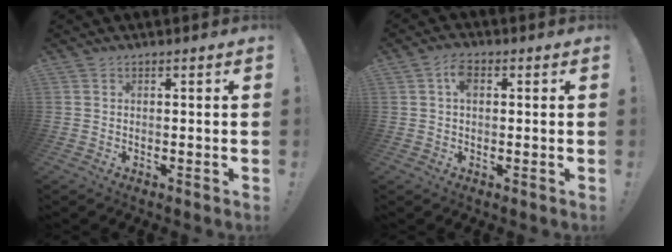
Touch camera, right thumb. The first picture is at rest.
{"total": 4.6, "force": [1.1, 2.9, 3.4], "torque": [-0.057, 0.007, 0.017]}